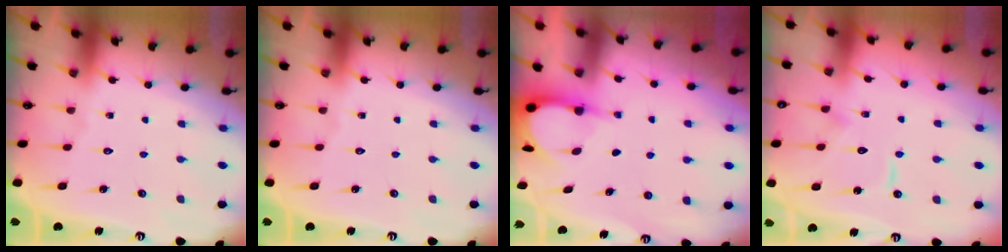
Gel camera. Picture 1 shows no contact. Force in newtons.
{"total": 0.0}
{"total": 5.7, "press": 5.7, "slide": 0.2}
{"total": 10.4, "press": 10.4, "slide": 0.9}